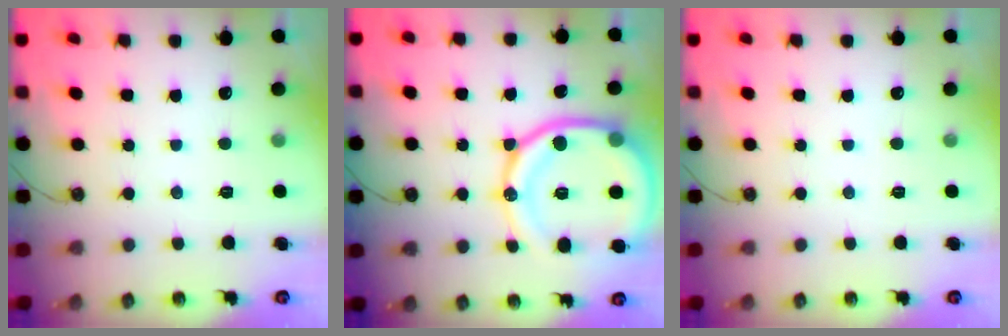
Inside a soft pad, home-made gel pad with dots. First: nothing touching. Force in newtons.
{"total": 19.9, "press": 19.7, "slide": 2.4}
{"total": 0.0}